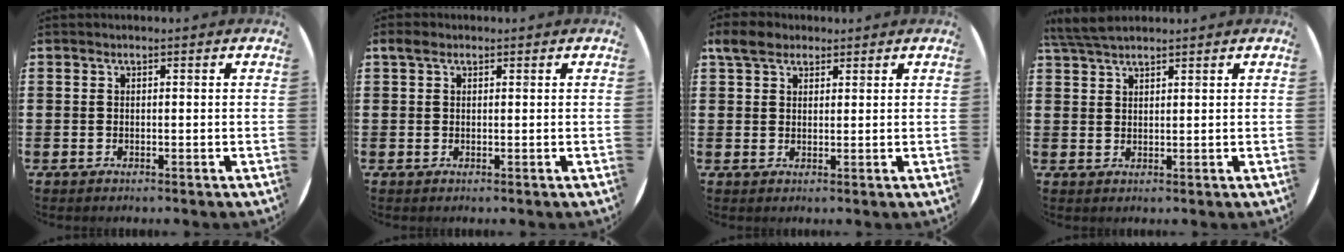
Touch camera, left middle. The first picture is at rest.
{"total": 1.3, "force": [0.7, 0.8, 0.6], "torque": [-0.007, 0.004, 0.011]}
{"total": 4.1, "force": [3.2, 2.1, 1.4], "torque": [-0.020, 0.001, 0.058]}
{"total": 3.9, "force": [3.5, 0.7, 1.7], "torque": [-0.040, 0.001, 0.066]}